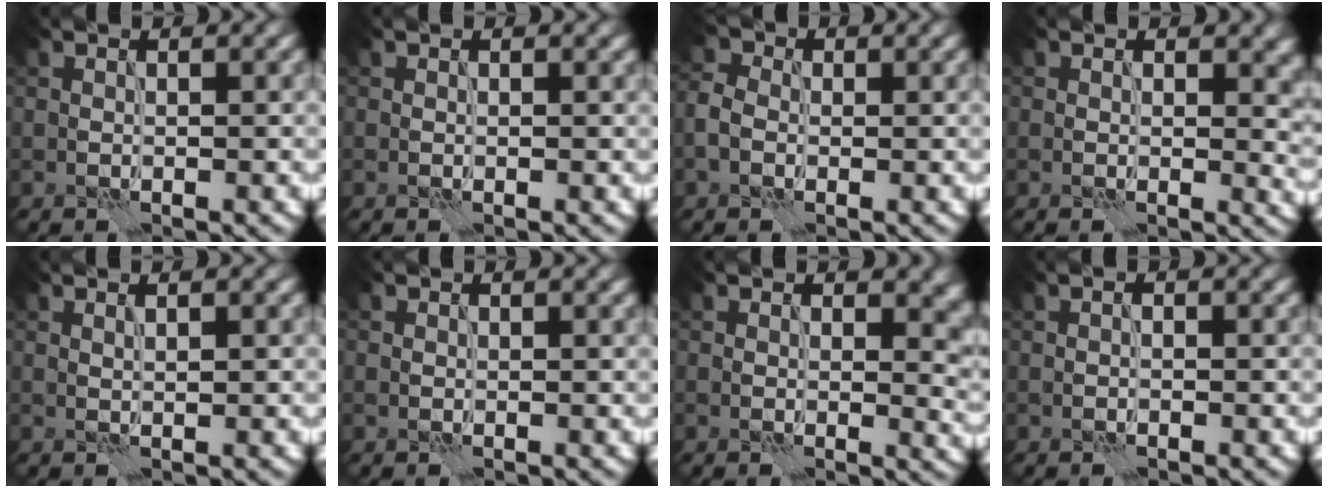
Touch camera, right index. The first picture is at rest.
{"total": 0.0}
{"total": 2.6, "force": [-0.6, 2.1, 1.3], "torque": [-0.036, 0.001, -0.014]}
{"total": 3.9, "force": [1.2, 2.3, 3.0], "torque": [-0.022, -0.005, 0.025]}
{"total": 0.8, "force": [0.3, 0.2, 0.7], "torque": [-0.009, 0.001, 0.004]}
{"total": 0.0}
{"total": 4.5, "force": [1.3, 2.5, 3.5], "torque": [-0.030, -0.006, 0.025]}
{"total": 0.5, "force": [-0.3, 0.2, 0.4], "torque": [-0.004, 0.001, -0.002]}